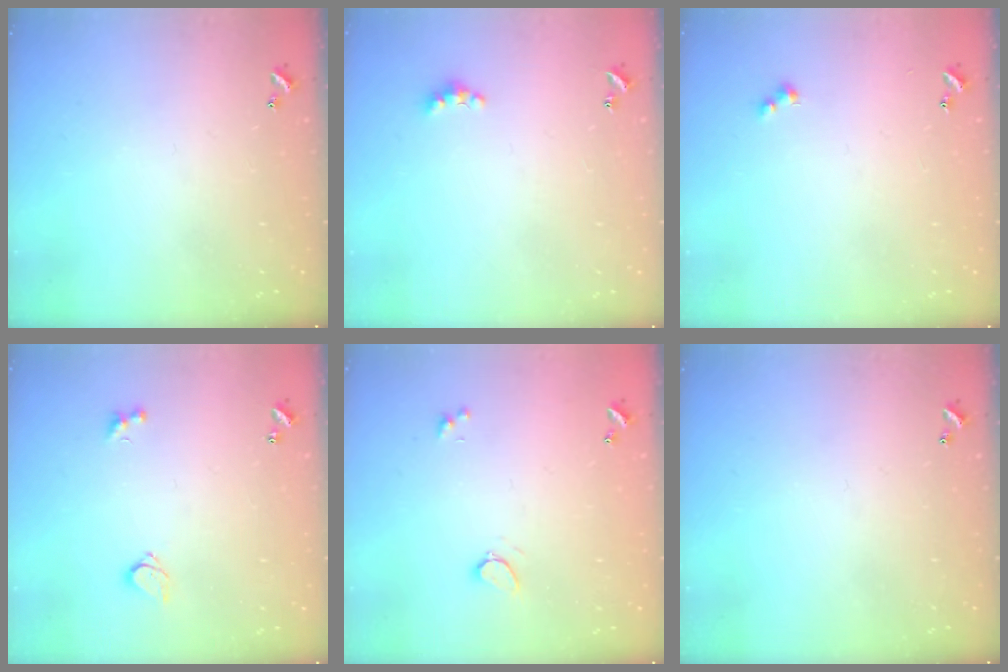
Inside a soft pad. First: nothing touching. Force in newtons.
{"total": 2.8, "press": 2.8, "slide": 0.6}
{"total": 2.5, "press": 2.5, "slide": 0.5}
{"total": 2.8, "press": 2.5, "slide": 1.3}
{"total": 0.9, "press": 0.6, "slide": 0.6}
{"total": 0.0}